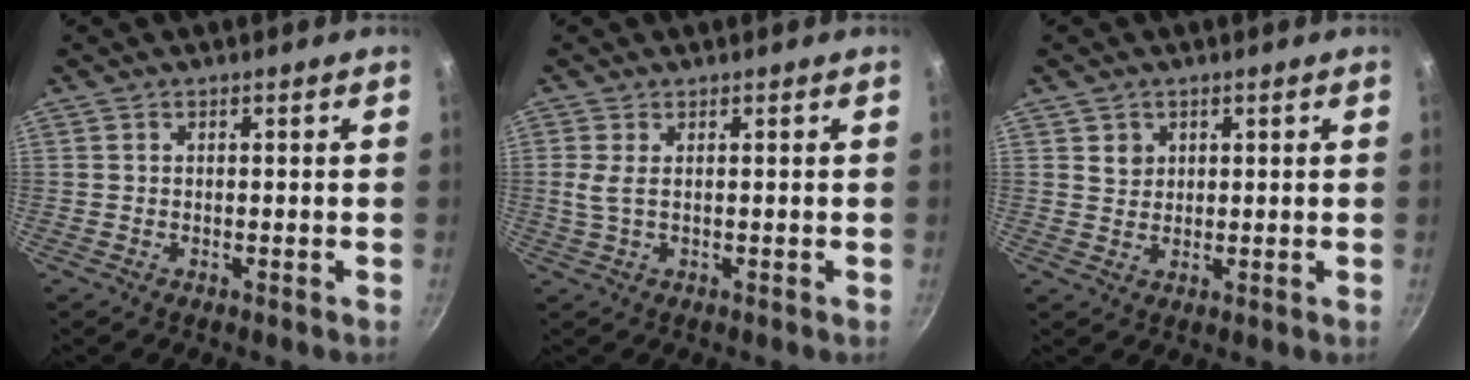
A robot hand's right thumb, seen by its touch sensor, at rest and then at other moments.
{"total": 2.3, "force": [0.4, 0.6, 2.2], "torque": [-0.058, 0.001, 0.010]}
{"total": 2.5, "force": [1.0, 2.1, 0.6], "torque": [0.003, 0.002, 0.019]}